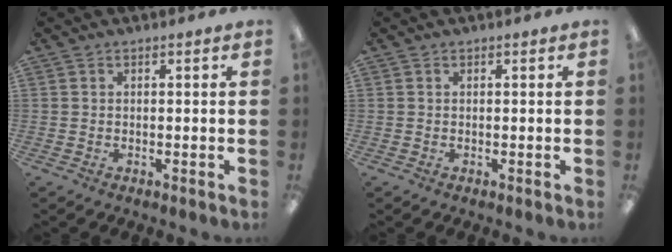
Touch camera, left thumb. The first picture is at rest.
{"total": 0.0}